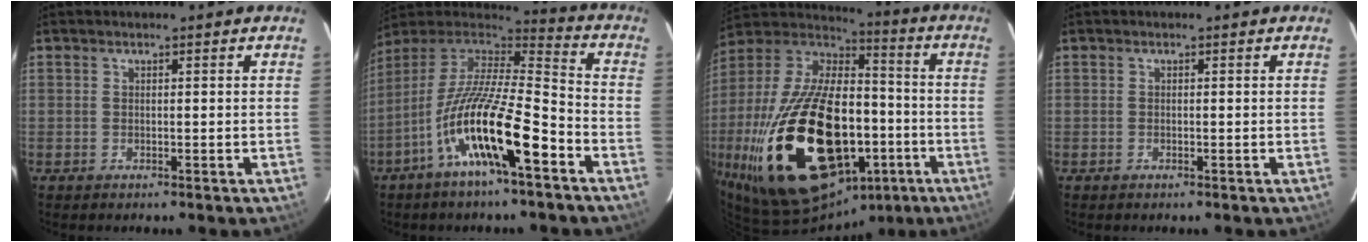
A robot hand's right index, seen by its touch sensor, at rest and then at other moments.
{"total": 19.1, "force": [-9.4, 3.9, 16.2], "torque": [-0.288, -0.026, -0.177]}
{"total": 37.2, "force": [-11.7, 20.0, 29.0], "torque": [-0.572, -0.013, -0.169]}
{"total": 0.0}